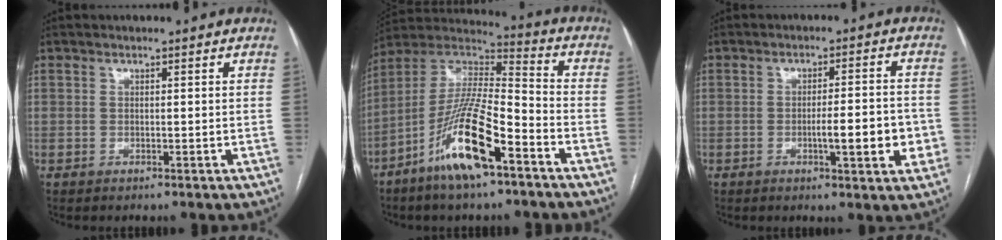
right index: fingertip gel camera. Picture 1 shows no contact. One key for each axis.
{"total": 16.1, "fx": -8.5, "fy": 2.7, "fz": 13.4, "tx": -0.266, "ty": -0.009, "tz": -0.154}
{"total": 7.8, "fx": -2.0, "fy": 1.2, "fz": 7.4, "tx": -0.104, "ty": 0.003, "tz": -0.027}